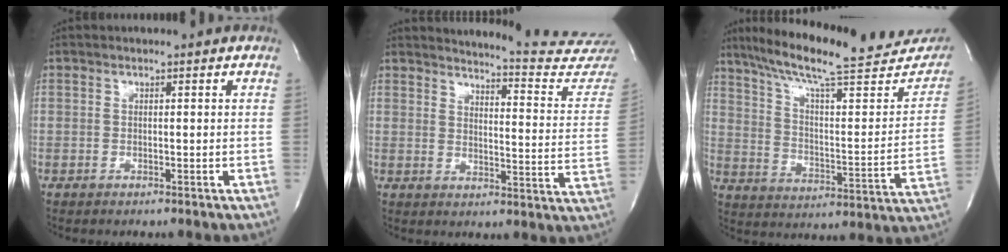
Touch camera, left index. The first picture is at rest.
{"total": 19.4, "force": [19.2, -0.2, 3.2], "torque": [-0.037, -0.142, 0.207]}
{"total": 27.4, "force": [22.8, 4.9, 14.5], "torque": [-0.226, -0.018, 0.309]}